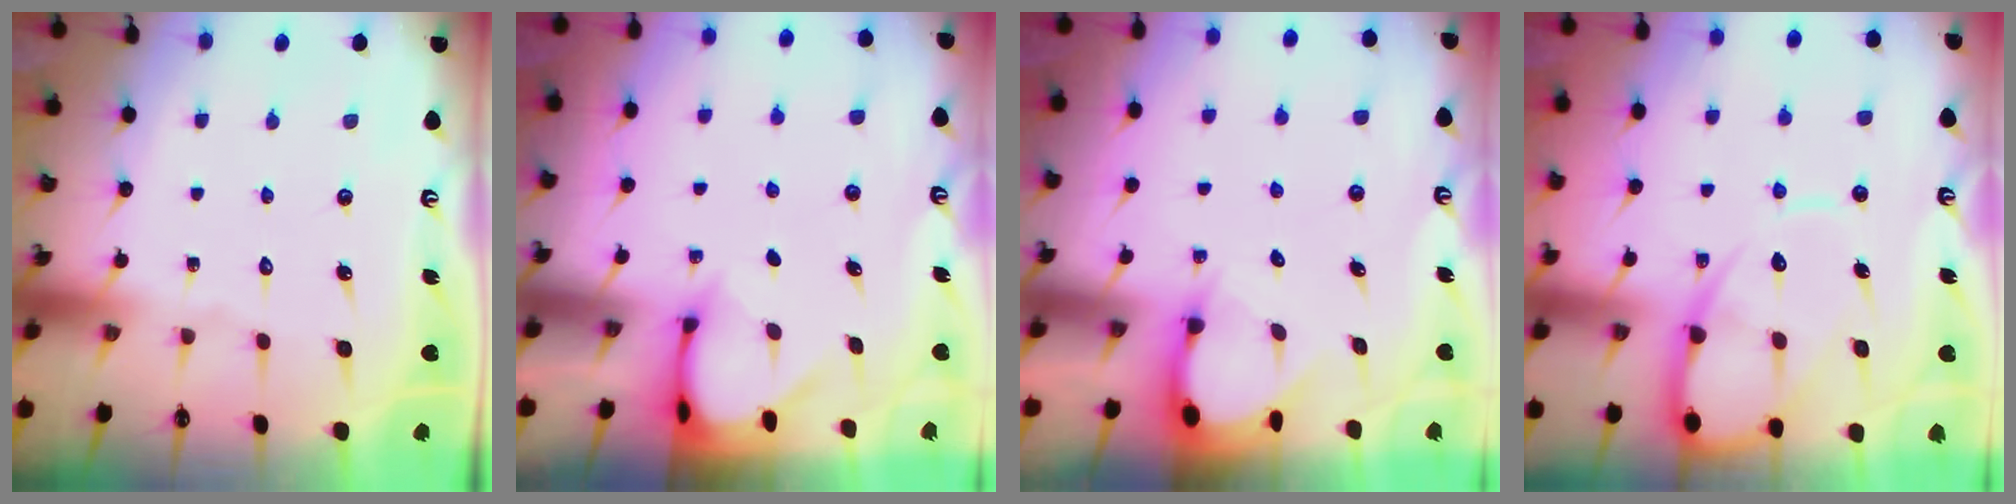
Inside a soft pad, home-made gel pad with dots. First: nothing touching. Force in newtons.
{"total": 3.1, "press": 3.1, "slide": 0.3}
{"total": 2.8, "press": 2.8, "slide": 0.2}
{"total": 11.4, "press": 11.3, "slide": 1.3}